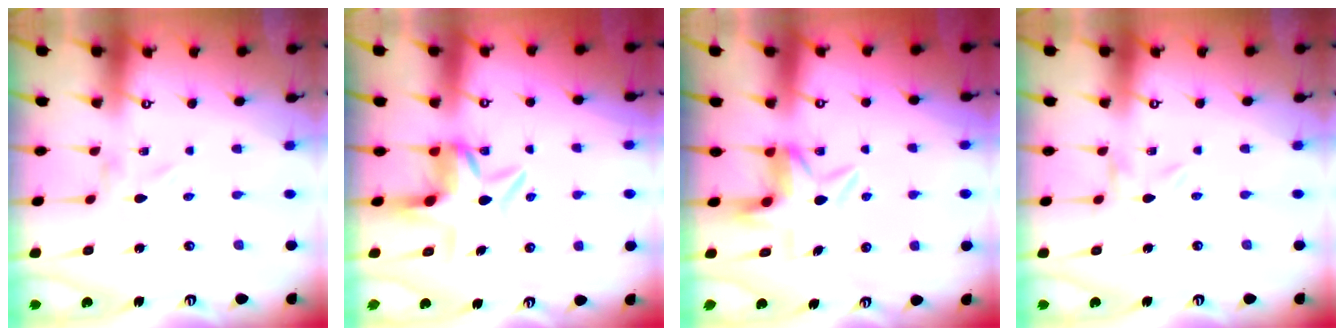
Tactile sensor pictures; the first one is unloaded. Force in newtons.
{"total": 7.0, "press": 6.5, "slide": 2.4}
{"total": 6.4, "press": 6.2, "slide": 1.5}
{"total": 2.9, "press": 2.9, "slide": 0.4}